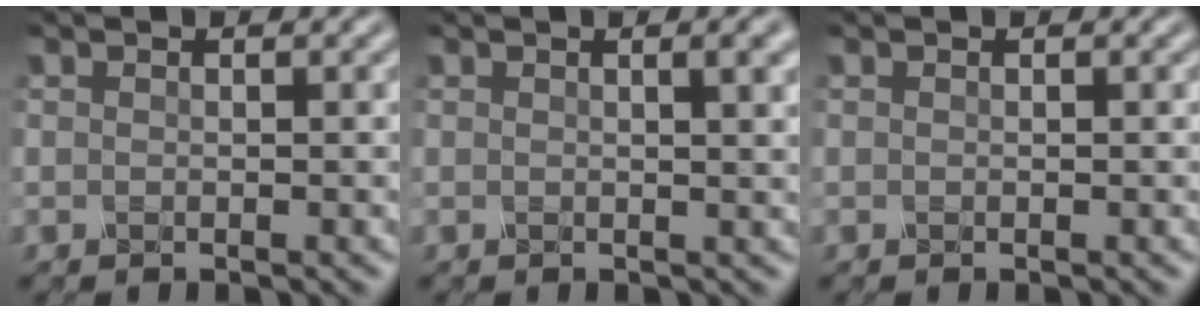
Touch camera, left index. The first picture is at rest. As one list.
[{"total": 3.8, "force": [1.7, 1.5, 3.1], "torque": [-0.025, 0.016, 0.012]}, {"total": 0.0}]